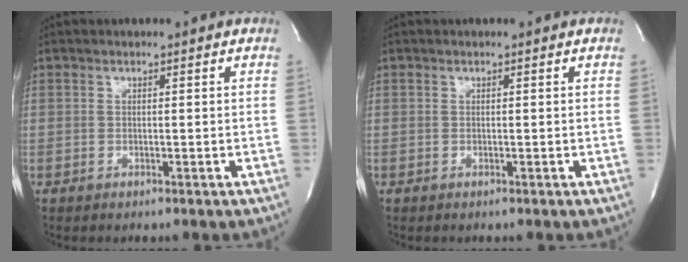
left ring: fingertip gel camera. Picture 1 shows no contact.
{"total": 0.0}